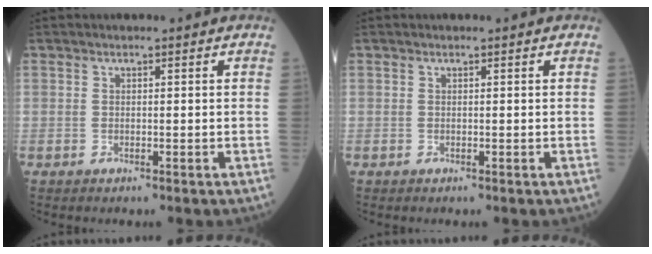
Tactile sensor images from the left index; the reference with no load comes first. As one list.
[{"total": 0.0}]